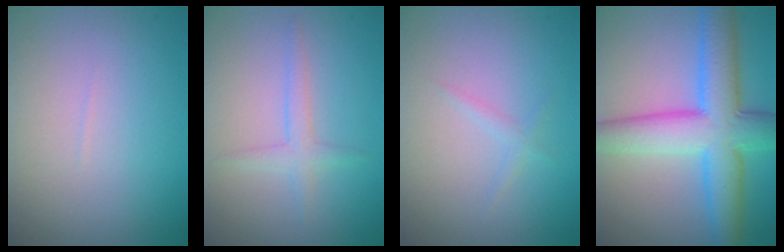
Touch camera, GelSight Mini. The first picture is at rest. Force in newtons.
{"total": 1.6, "press": 1.6, "slide": 0.1}
{"total": 0.7, "press": 0.7, "slide": 0.1}
{"total": 8.6, "press": 8.6, "slide": 0.5}